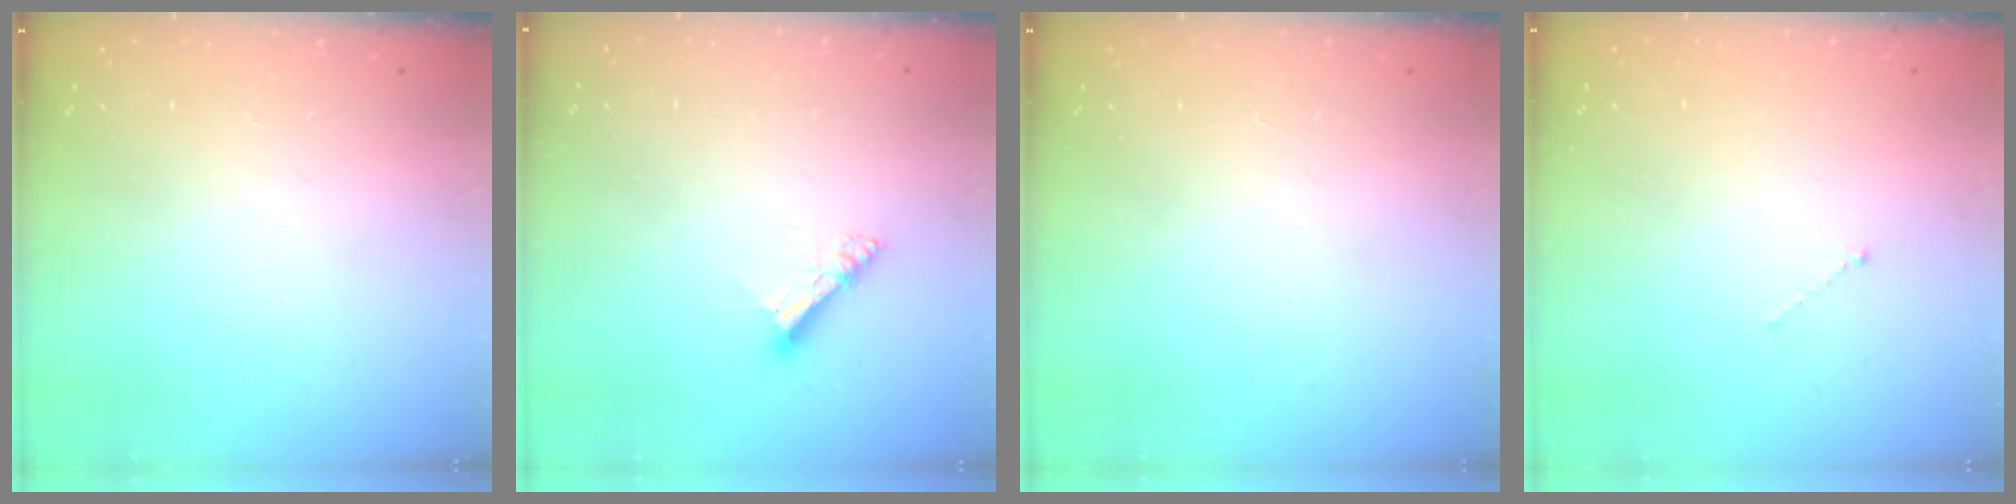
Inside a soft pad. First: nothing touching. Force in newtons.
{"total": 5.5, "press": 5.5, "slide": 0.1}
{"total": 0.0}
{"total": 0.0}